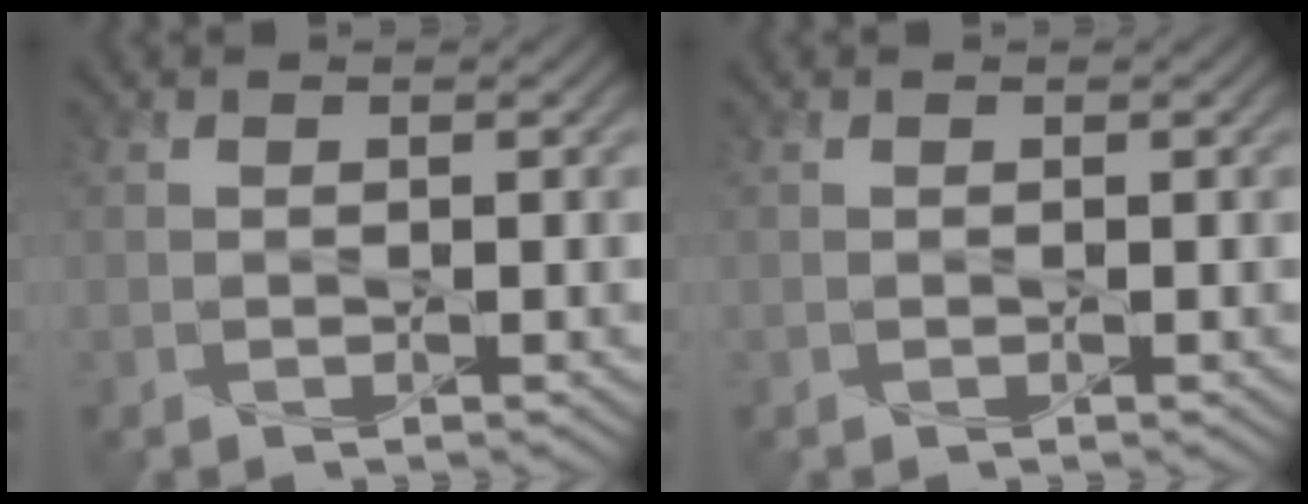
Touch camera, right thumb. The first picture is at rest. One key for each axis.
{"total": 0.0}